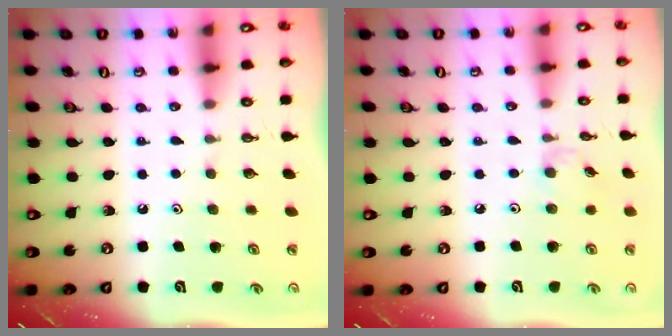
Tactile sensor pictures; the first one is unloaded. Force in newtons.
{"total": 2.5, "press": 2.4, "slide": 0.4}